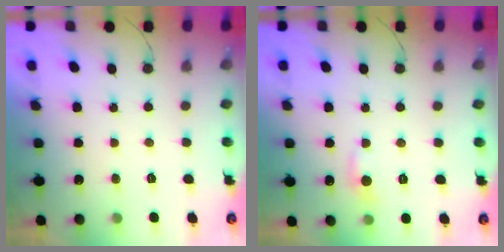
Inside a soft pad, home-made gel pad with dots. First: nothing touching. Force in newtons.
{"total": 4.9, "press": 4.9, "slide": 0.7}